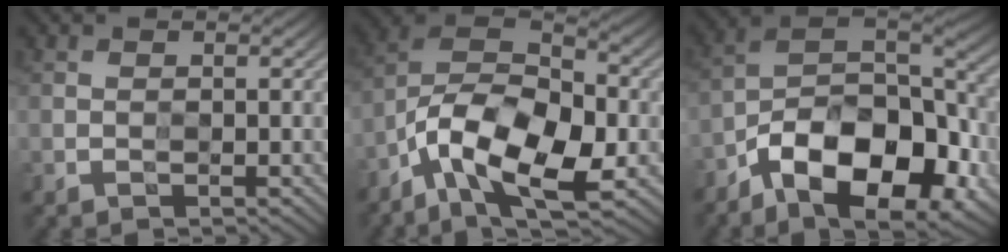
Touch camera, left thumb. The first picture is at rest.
{"total": 15.5, "force": [-7.2, 7.4, 11.6], "torque": [-0.234, -0.017, -0.148]}
{"total": 16.7, "force": [-8.4, 8.1, 11.9], "torque": [-0.204, -0.016, -0.156]}